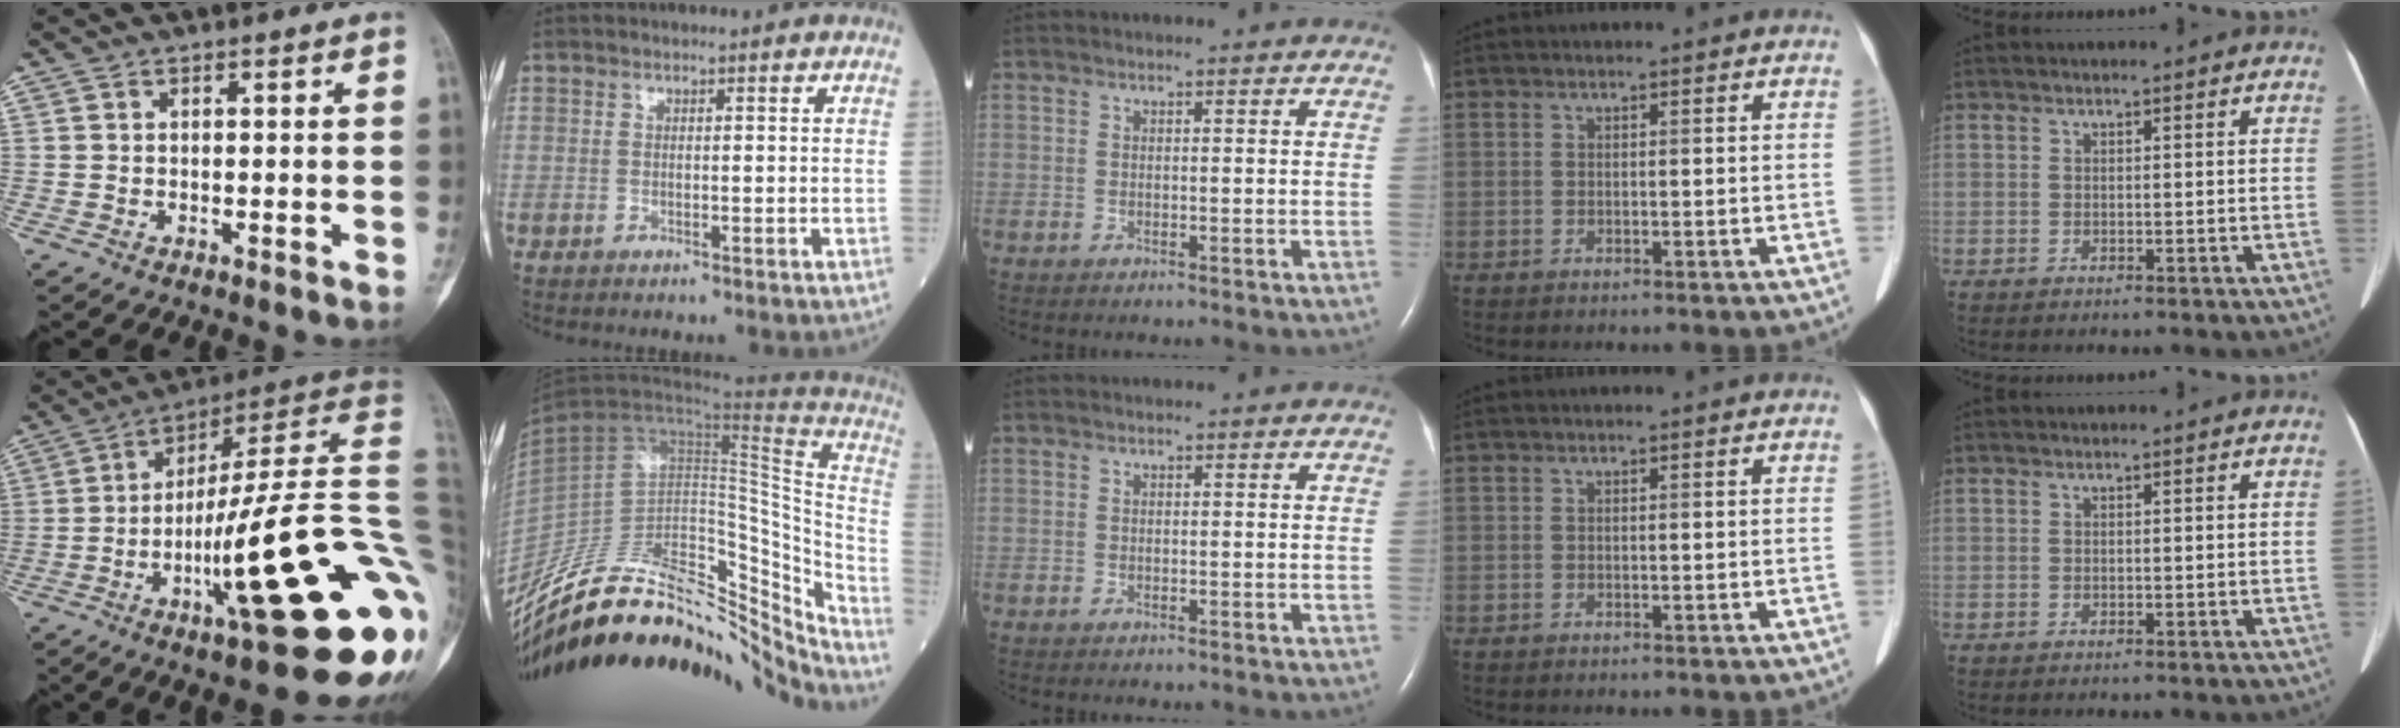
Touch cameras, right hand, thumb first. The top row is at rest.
{"thumb": {"total": 31.3, "force": [-8.8, 5.7, 29.5], "torque": [-0.330, 0.052, -0.139]}, "index": {"total": 32.4, "force": [-27.1, 9.2, 15.0], "torque": [-0.216, 0.014, -0.411]}}